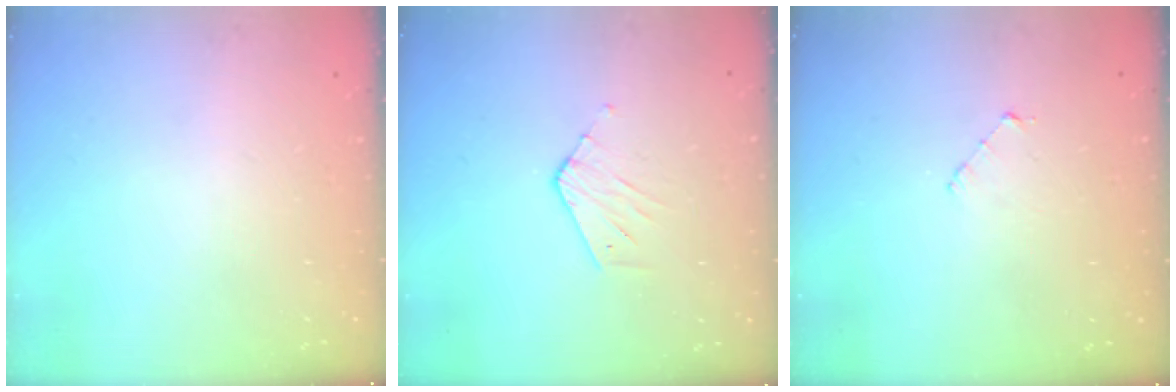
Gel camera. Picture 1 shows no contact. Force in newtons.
{"total": 3.3, "press": 3.3, "slide": 0.2}
{"total": 2.9, "press": 2.9, "slide": 0.2}